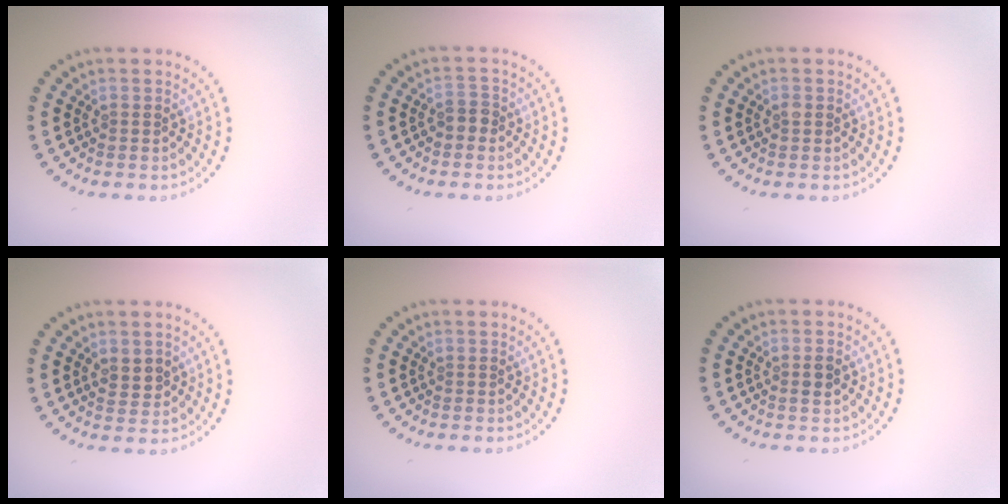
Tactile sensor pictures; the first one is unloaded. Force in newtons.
{"total": 1.4, "press": 1.3, "slide": 0.6}
{"total": 0.8, "press": 0.8, "slide": 0.0}
{"total": 1.3, "press": 1.3, "slide": 0.5}
{"total": 0.0}
{"total": 1.1, "press": 1.0, "slide": 0.3}